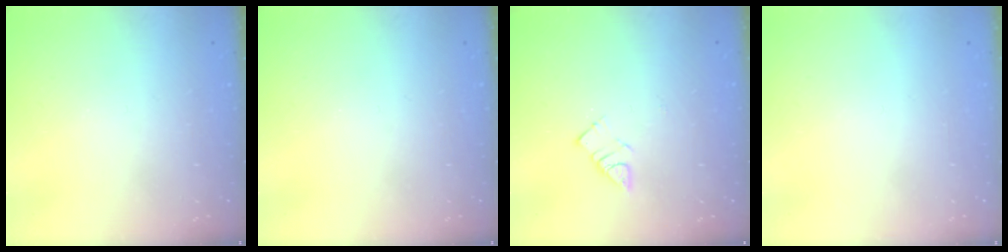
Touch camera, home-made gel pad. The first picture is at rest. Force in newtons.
{"total": 0.0}
{"total": 4.6, "press": 4.6, "slide": 0.2}
{"total": 1.7, "press": 1.7, "slide": 0.1}